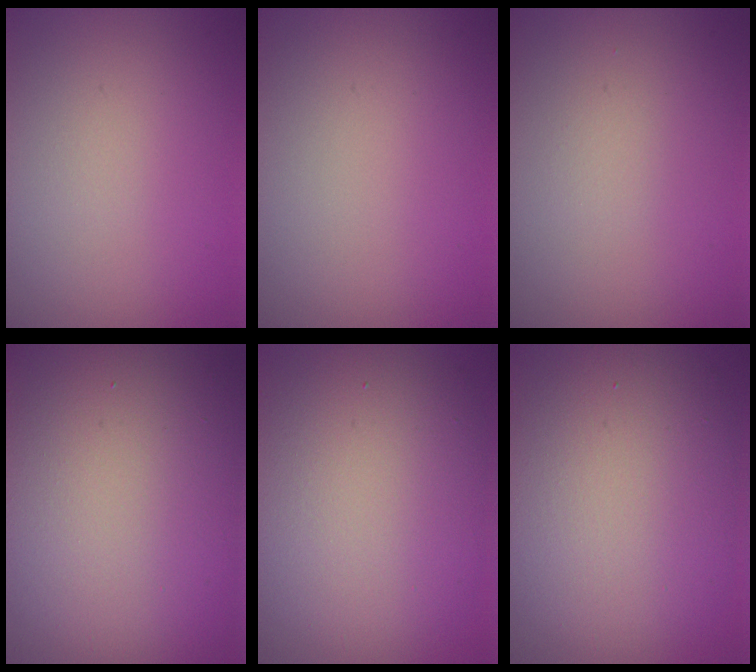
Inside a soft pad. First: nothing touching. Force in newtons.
{"total": 0.0}
{"total": 0.6, "press": 0.6, "slide": 0.1}
{"total": 20.8, "press": 20.8, "slide": 1.5}
{"total": 11.8, "press": 11.7, "slide": 1.1}
{"total": 11.4, "press": 11.4, "slide": 0.4}